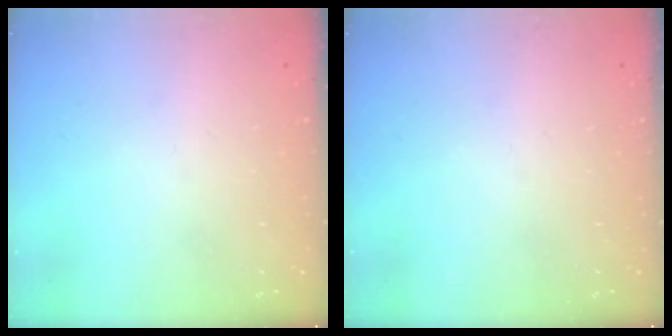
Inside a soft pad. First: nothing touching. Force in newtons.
{"total": 0.0}